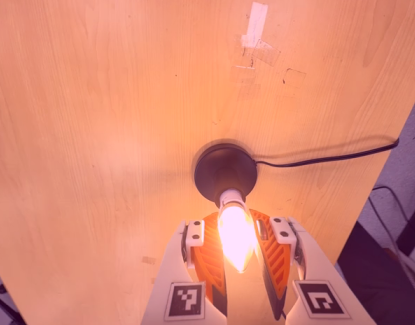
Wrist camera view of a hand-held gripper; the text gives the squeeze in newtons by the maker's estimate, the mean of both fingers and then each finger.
{"total": 13.1, "left": 11.3, "right": 14.8}